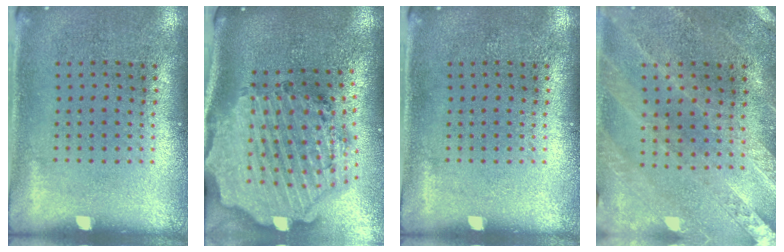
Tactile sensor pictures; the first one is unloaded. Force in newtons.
{"total": 4.0, "press": 3.3, "slide": 2.3}
{"total": 0.0}
{"total": 0.8, "press": 0.8, "slide": 0.2}